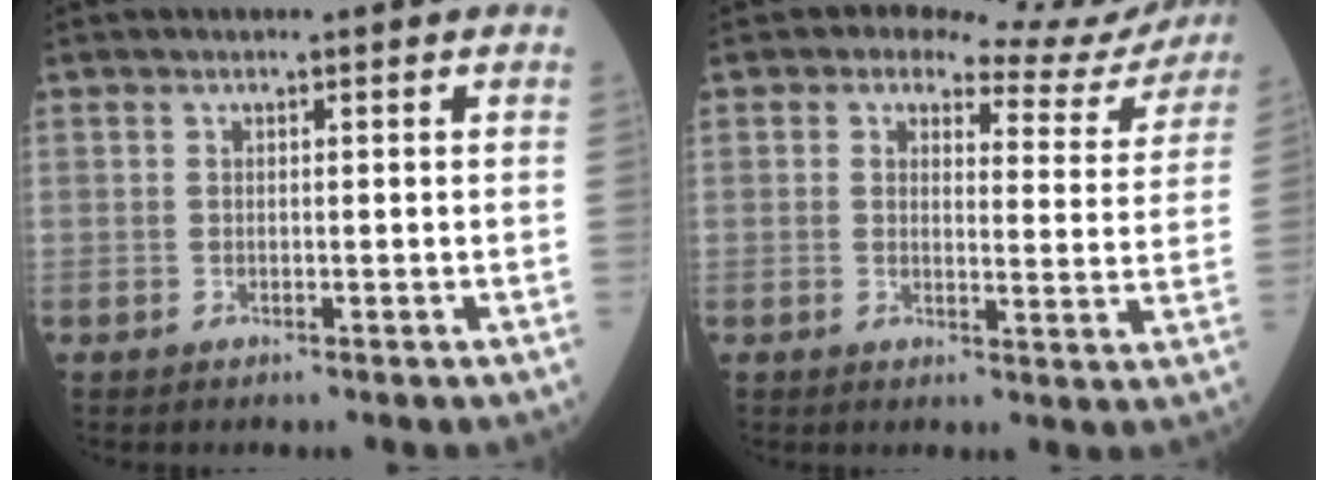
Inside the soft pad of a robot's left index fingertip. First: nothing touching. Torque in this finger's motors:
{"motor_torque": [0.77, -1.25, 0.20, 0.01]}